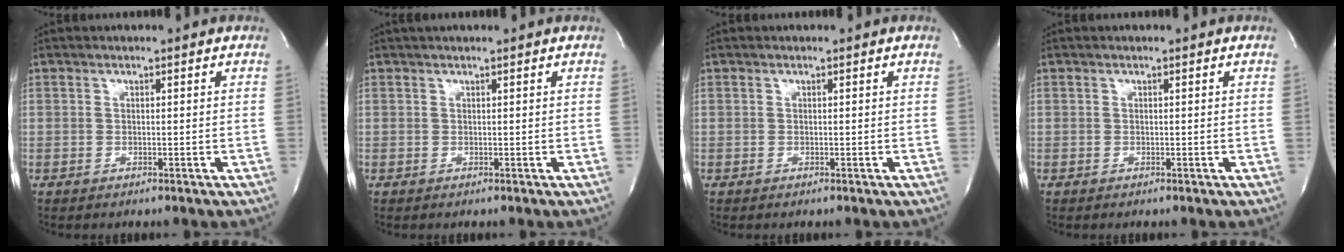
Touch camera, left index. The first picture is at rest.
{"total": 2.1, "force": [1.8, 0.1, 1.1], "torque": [-0.014, 0.025, 0.023]}
{"total": 0.0}
{"total": 0.0}